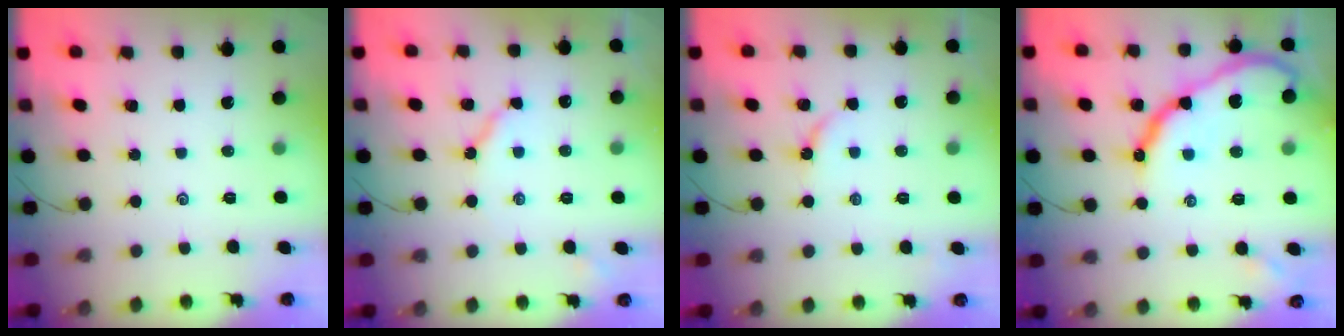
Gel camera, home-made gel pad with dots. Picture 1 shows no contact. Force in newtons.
{"total": 4.7, "press": 4.7, "slide": 0.6}
{"total": 3.0, "press": 2.9, "slide": 0.5}
{"total": 16.1, "press": 16.0, "slide": 1.2}